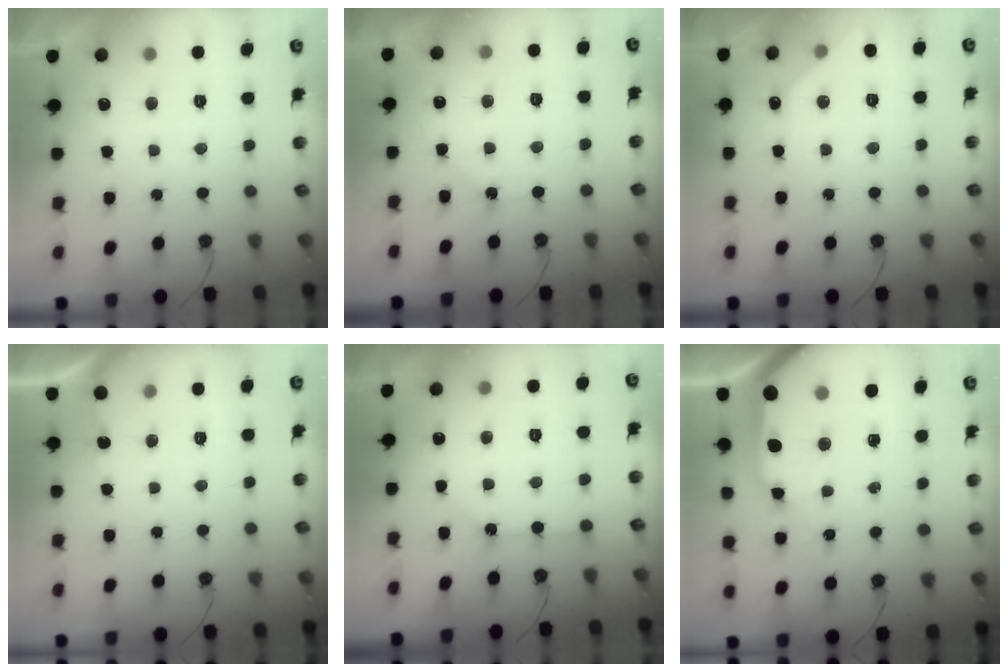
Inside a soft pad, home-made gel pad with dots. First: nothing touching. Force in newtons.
{"total": 3.5, "press": 3.4, "slide": 0.6}
{"total": 4.5, "press": 4.4, "slide": 0.6}
{"total": 2.5, "press": 2.5, "slide": 0.4}
{"total": 3.5, "press": 3.5, "slide": 0.4}
{"total": 14.9, "press": 14.7, "slide": 1.9}